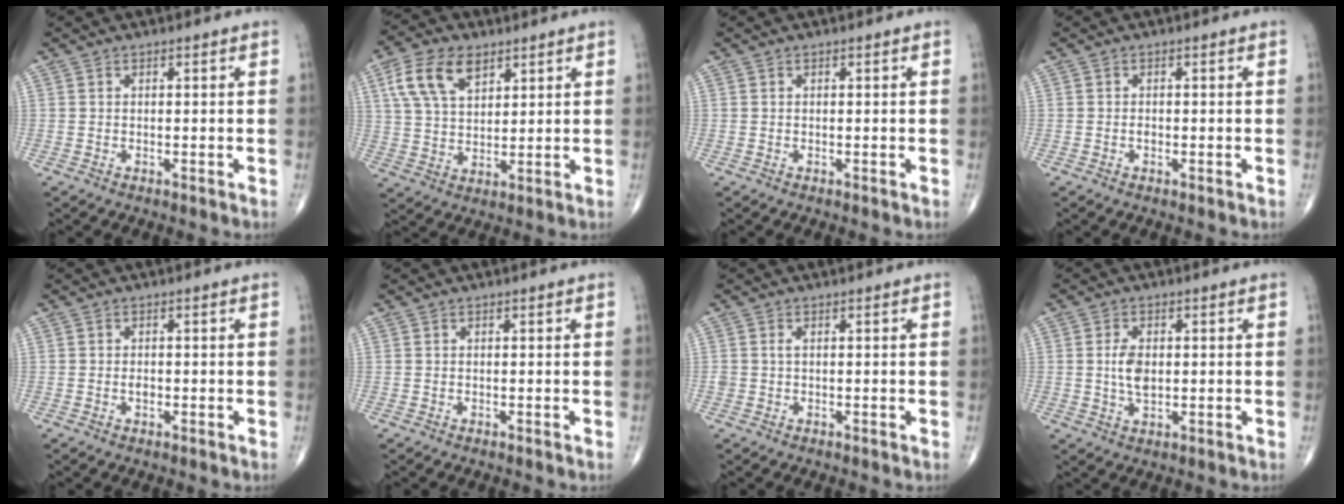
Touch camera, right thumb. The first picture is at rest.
{"total": 10.7, "force": [5.1, 6.1, 7.2], "torque": [-0.129, -0.007, 0.099]}
{"total": 0.0}
{"total": 0.7, "force": [-0.3, 0.4, 0.4], "torque": [-0.004, 0.002, -0.005]}
{"total": 1.1, "force": [-0.3, 0.7, 0.8], "torque": [-0.009, 0.002, -0.005]}
{"total": 0.0}
{"total": 0.9, "force": [0.1, 0.6, 0.7], "torque": [-0.014, 0.001, 0.003]}
{"total": 4.7, "force": [0.3, 2.6, 3.8], "torque": [-0.070, -0.003, 0.006]}